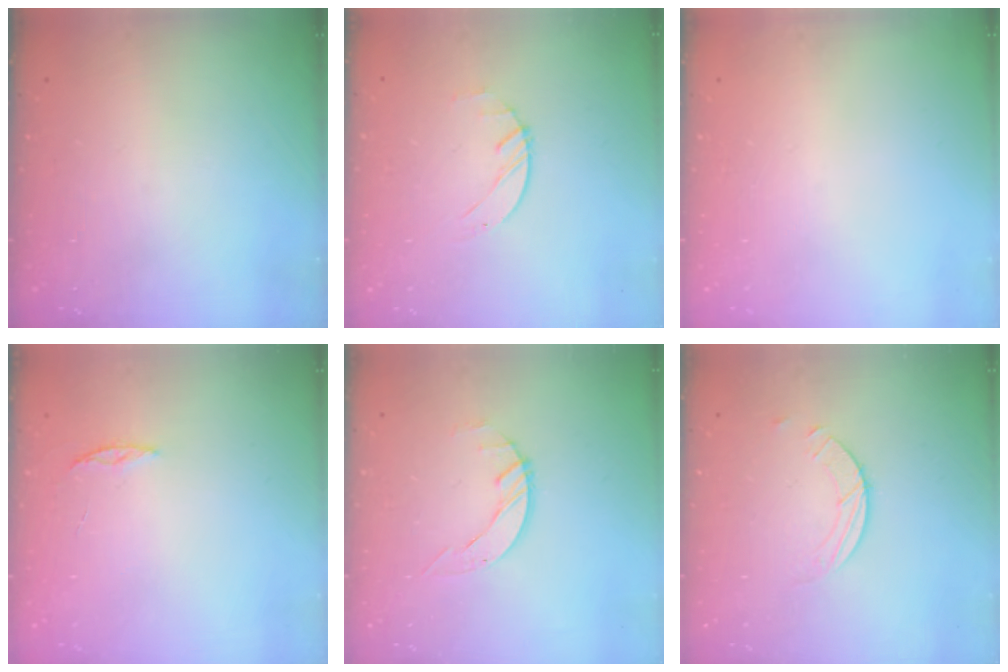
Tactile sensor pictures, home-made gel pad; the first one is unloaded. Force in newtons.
{"total": 1.2, "press": 1.2, "slide": 0.2}
{"total": 0.0}
{"total": 2.4, "press": 2.4, "slide": 0.2}
{"total": 2.9, "press": 2.8, "slide": 0.3}
{"total": 2.6, "press": 2.6, "slide": 0.3}